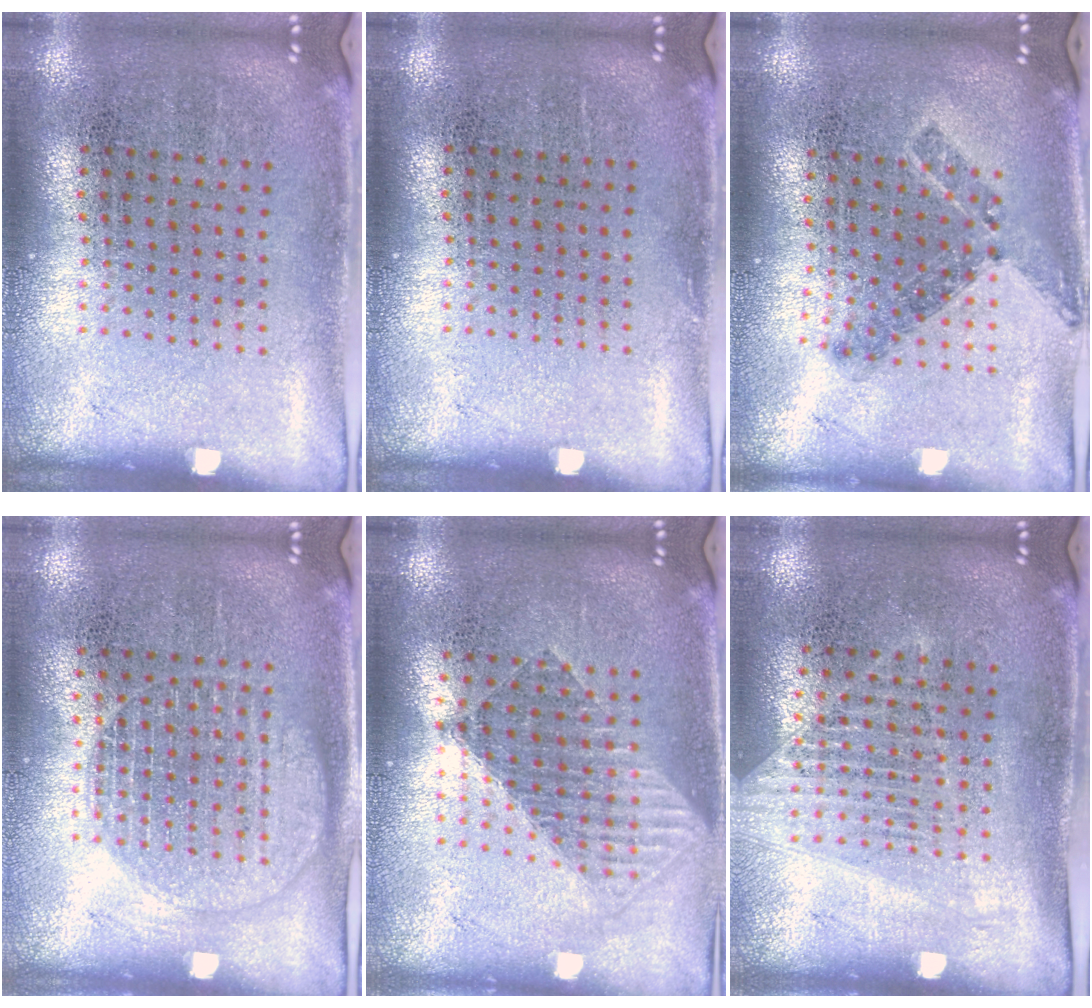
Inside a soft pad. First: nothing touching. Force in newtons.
{"total": 0.0}
{"total": 0.8, "press": 0.7, "slide": 0.5}
{"total": 1.3, "press": 1.3, "slide": 0.4}
{"total": 1.5, "press": 1.3, "slide": 0.7}
{"total": 1.3, "press": 1.2, "slide": 0.5}